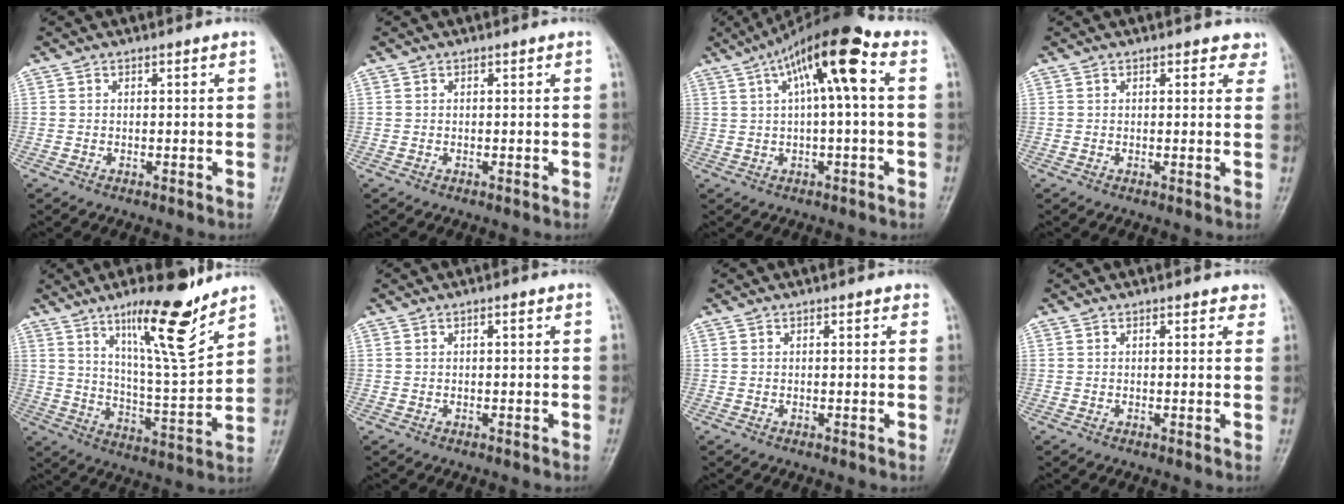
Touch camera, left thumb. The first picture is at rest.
{"total": 0.0}
{"total": 12.9, "force": [3.6, 3.1, 12.0], "torque": [-0.206, 0.037, 0.050]}
{"total": 2.7, "force": [2.0, 1.5, 1.0], "torque": [0.017, -0.007, 0.015]}
{"total": 16.3, "force": [10.8, 2.8, 11.9], "torque": [-0.174, -0.074, 0.185]}
{"total": 0.6, "force": [0.2, 0.1, 0.6], "torque": [-0.011, 0.001, 0.002]}
{"total": 1.0, "force": [0.6, 0.5, 0.6], "torque": [-0.006, -0.001, 0.005]}
{"total": 2.0, "force": [1.3, 1.0, 1.1], "torque": [0.002, -0.004, 0.010]}